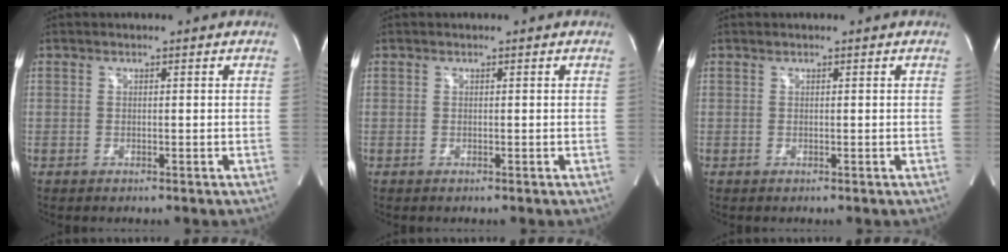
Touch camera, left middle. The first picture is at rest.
{"total": 0.0}
{"total": 0.0}